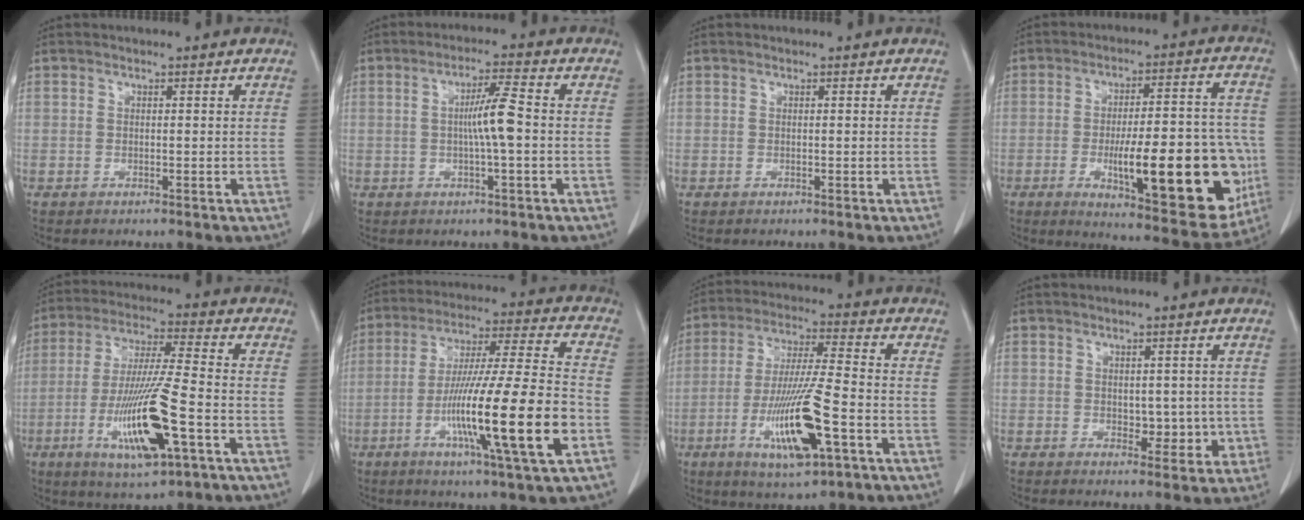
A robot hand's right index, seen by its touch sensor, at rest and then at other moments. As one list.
[{"total": 5.4, "force": [-0.2, -0.2, 5.4], "torque": [-0.093, 0.006, -0.002]}, {"total": 0.0}, {"total": 22.4, "force": [-5.4, 5.6, 21.0], "torque": [-0.235, 0.009, -0.054]}, {"total": 15.0, "force": [-5.1, 1.3, 14.0], "torque": [-0.275, -0.020, -0.084]}, {"total": 19.7, "force": [-6.0, -0.2, 18.7], "torque": [-0.324, -0.018, -0.103]}, {"total": 14.2, "force": [-5.0, 1.4, 13.2], "torque": [-0.255, -0.018, -0.083]}, {"total": 3.8, "force": [0.1, 2.5, 2.9], "torque": [-0.023, 0.000, 0.012]}]